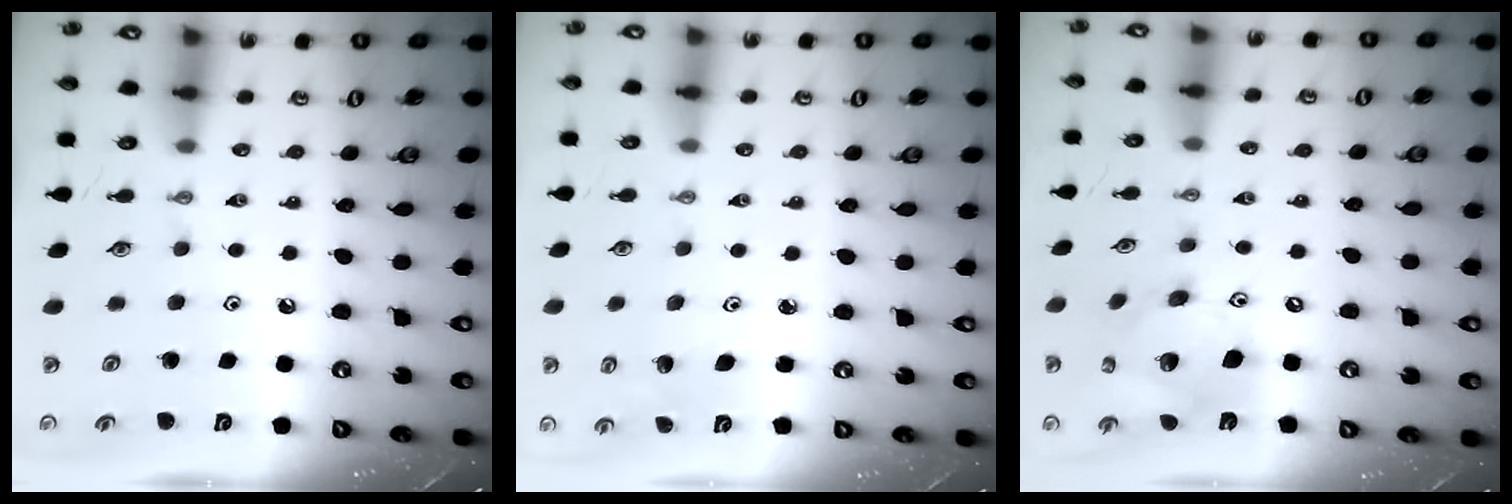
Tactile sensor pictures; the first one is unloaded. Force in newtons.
{"total": 3.4, "press": 3.3, "slide": 0.9}
{"total": 15.6, "press": 15.3, "slide": 2.8}